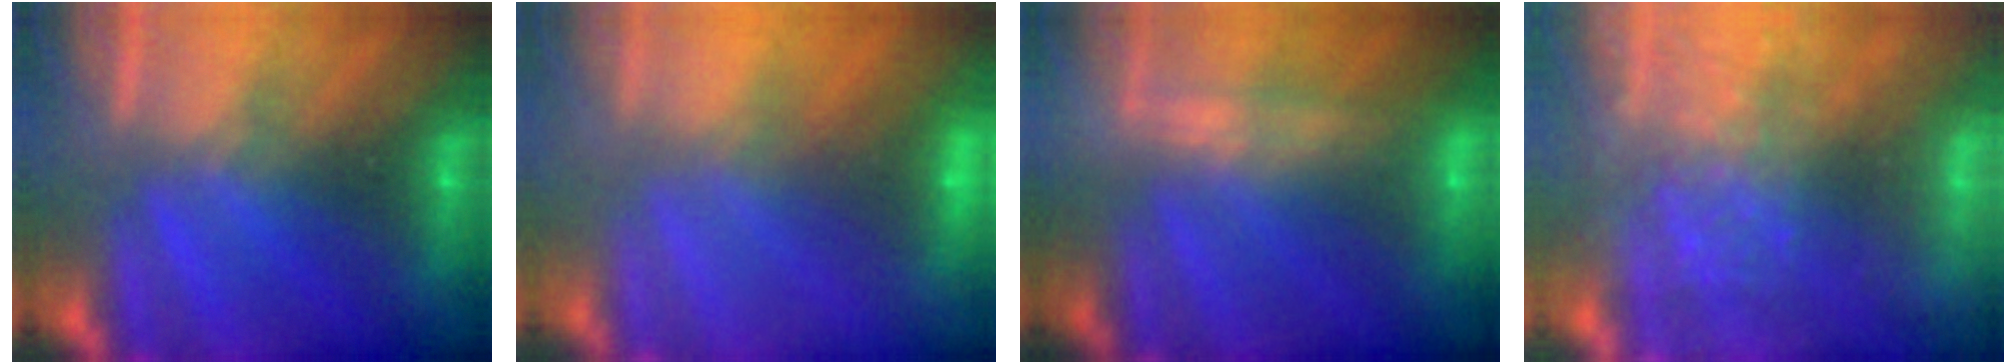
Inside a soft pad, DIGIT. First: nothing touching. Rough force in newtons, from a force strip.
{"total": 8.5}
{"total": 2.2}
{"total": 7.6}